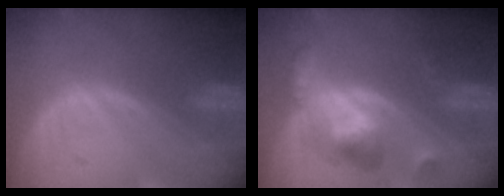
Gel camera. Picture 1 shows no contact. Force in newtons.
{"total": 6.5, "press": 6.5, "slide": 0.4}